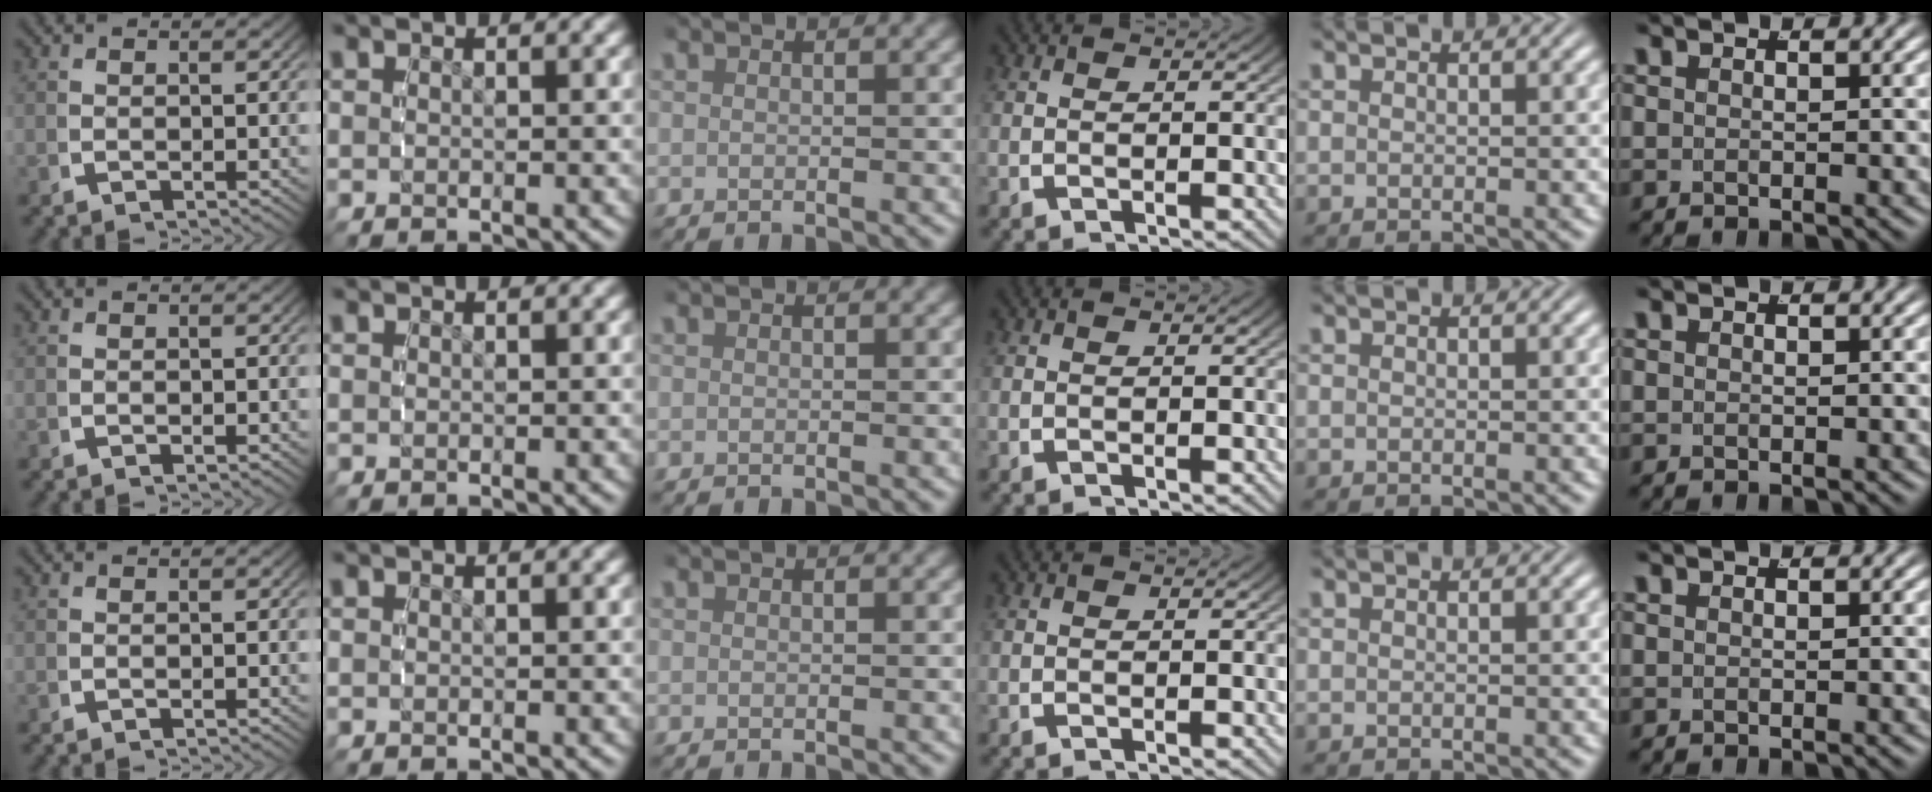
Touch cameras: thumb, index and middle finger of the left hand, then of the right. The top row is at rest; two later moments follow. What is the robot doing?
{"motion": "reach", "object": "air blower"}